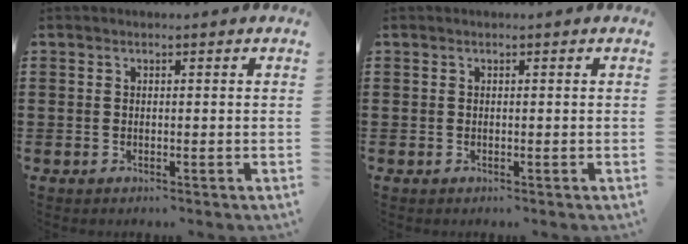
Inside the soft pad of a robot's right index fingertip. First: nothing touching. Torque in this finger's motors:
{"motor_torque": [0.02, 0.61, -0.01, 0.01]}